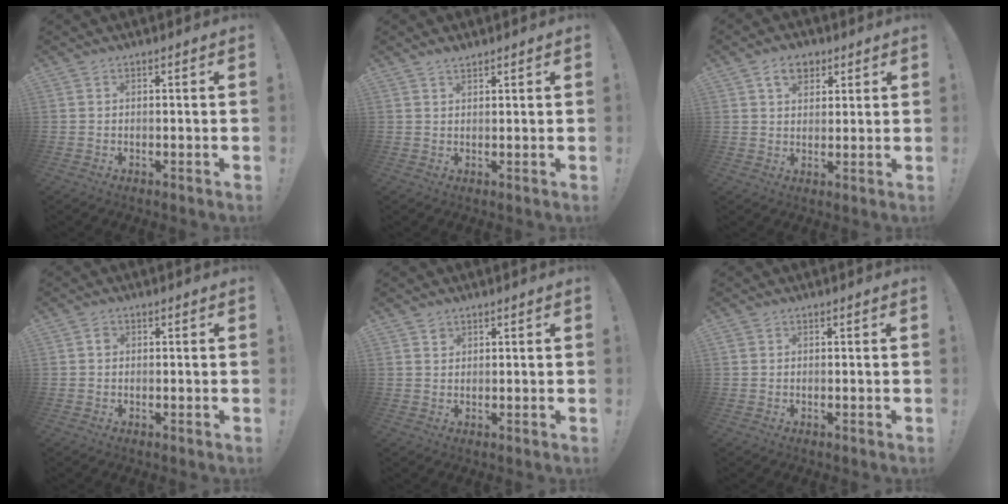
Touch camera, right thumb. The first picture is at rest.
{"total": 1.7, "force": [1.5, 0.4, 0.5], "torque": [-0.011, -0.009, 0.028]}
{"total": 7.0, "force": [3.8, 4.8, 3.3], "torque": [-0.043, -0.009, 0.070]}
{"total": 0.9, "force": [-0.1, 0.7, 0.5], "torque": [-0.004, 0.002, -0.003]}
{"total": 1.6, "force": [1.2, 1.0, 0.2], "torque": [0.003, -0.009, 0.020]}
{"total": 0.8, "force": [0.1, 0.7, 0.0], "torque": [-0.006, 0.005, 0.004]}